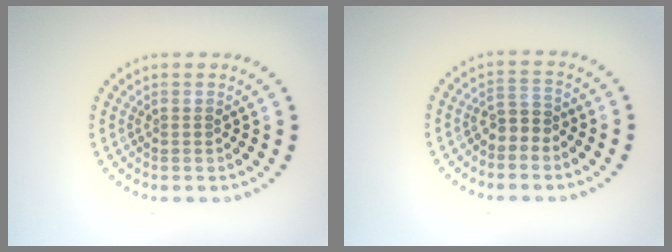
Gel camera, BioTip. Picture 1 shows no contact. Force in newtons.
{"total": 1.8, "press": 1.5, "slide": 1.0}